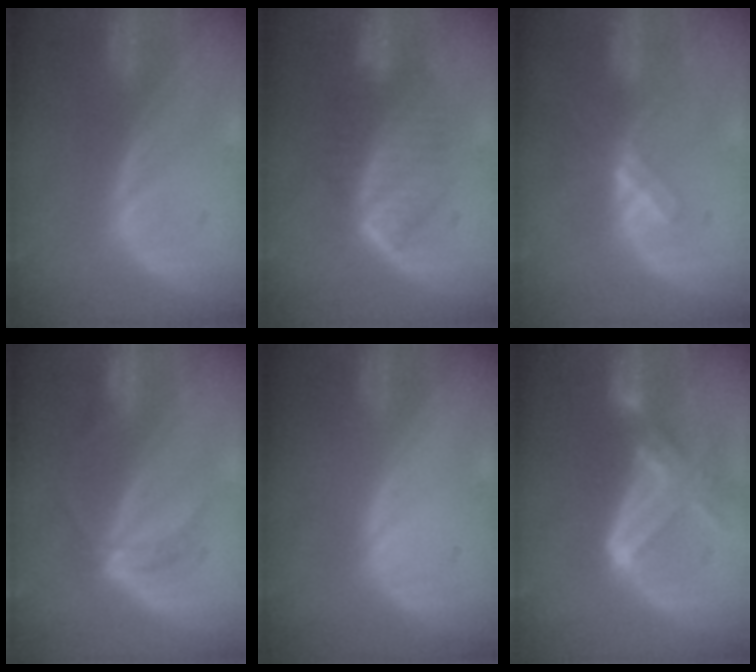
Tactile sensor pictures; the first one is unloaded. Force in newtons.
{"total": 6.6, "press": 6.5, "slide": 1.3}
{"total": 5.4, "press": 4.9, "slide": 2.4}
{"total": 3.5, "press": 3.2, "slide": 1.5}
{"total": 0.0}
{"total": 6.7, "press": 6.6, "slide": 1.3}